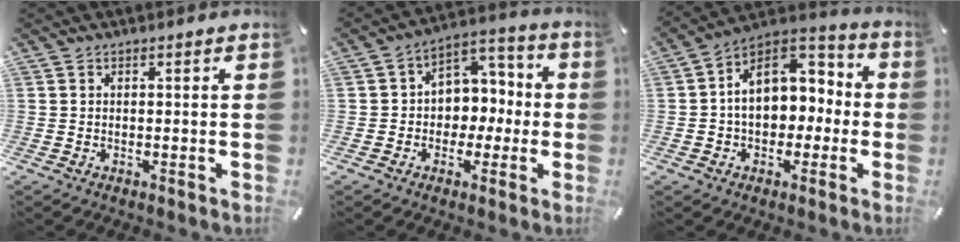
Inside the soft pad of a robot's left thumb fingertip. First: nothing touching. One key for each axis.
{"total": 8.1, "fx": -1.6, "fy": 7.6, "fz": 2.3, "tx": -0.027, "ty": 0.015, "tz": -0.028}
{"total": 12.6, "fx": 1.0, "fy": 10.4, "fz": 7.0, "tx": -0.088, "ty": -0.004, "tz": 0.022}